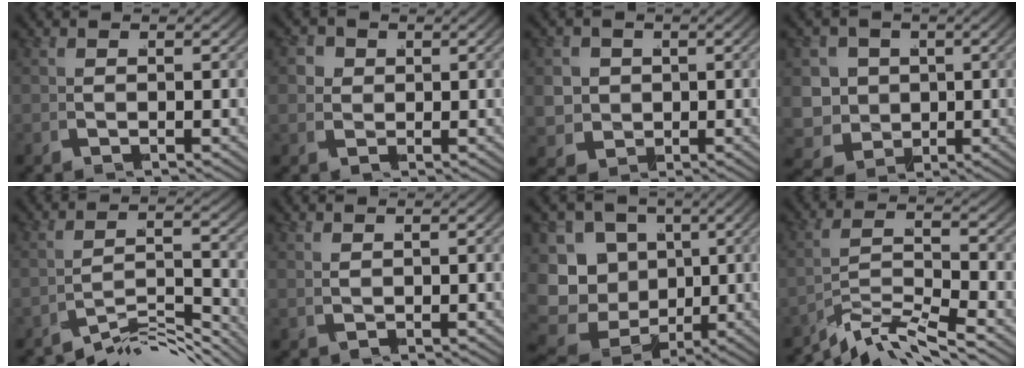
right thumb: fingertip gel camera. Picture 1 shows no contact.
{"total": 3.2, "force": [0.7, 2.8, 1.4], "torque": [-0.036, -0.015, 0.014]}
{"total": 6.1, "force": [-0.1, 5.4, 2.9], "torque": [-0.084, -0.039, 0.007]}
{"total": 10.5, "force": [-1.9, 9.0, 5.1], "torque": [-0.128, -0.054, -0.028]}
{"total": 6.0, "force": [-5.6, 0.7, 2.1], "torque": [-0.026, -0.002, -0.097]}
{"total": 0.6, "force": [0.6, 0.0, 0.2], "torque": [0.000, -0.001, 0.017]}
{"total": 13.8, "force": [-1.4, 12.0, 6.7], "torque": [-0.166, -0.041, -0.028]}
{"total": 4.6, "force": [-3.5, 1.0, 2.8], "torque": [-0.061, -0.009, -0.065]}